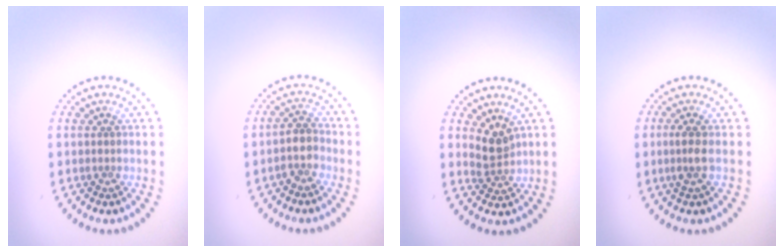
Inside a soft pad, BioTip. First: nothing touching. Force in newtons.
{"total": 2.2, "press": 1.8, "slide": 1.2}
{"total": 2.4, "press": 1.8, "slide": 1.5}
{"total": 1.6, "press": 1.3, "slide": 1.0}